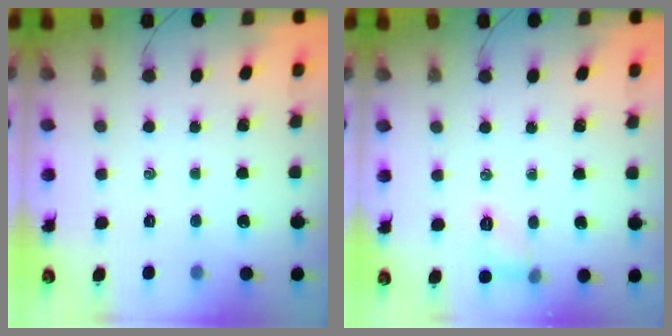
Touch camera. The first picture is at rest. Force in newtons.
{"total": 6.2, "press": 6.1, "slide": 1.0}